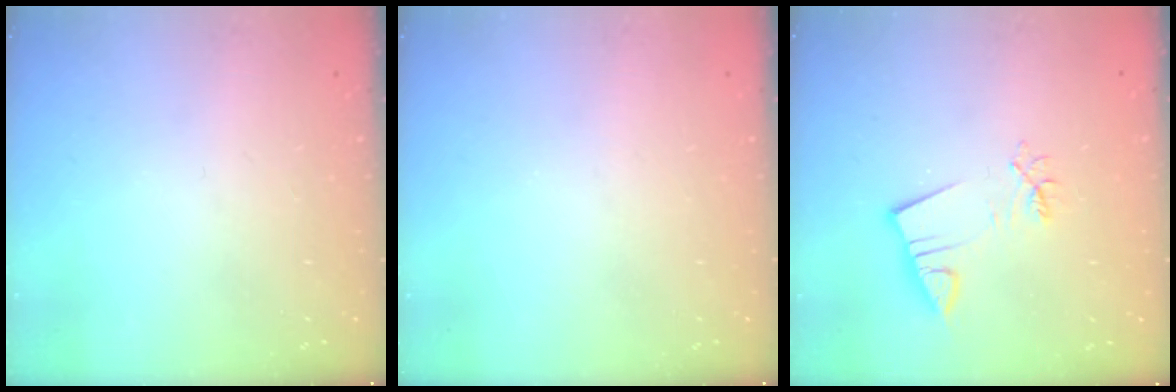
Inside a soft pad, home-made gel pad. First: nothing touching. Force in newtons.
{"total": 0.0}
{"total": 4.7, "press": 4.7, "slide": 0.6}